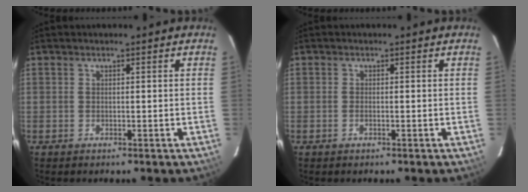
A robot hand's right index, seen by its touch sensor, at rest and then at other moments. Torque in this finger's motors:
{"motor_torque": [-0.10, 0.04, -0.03, 0.00]}